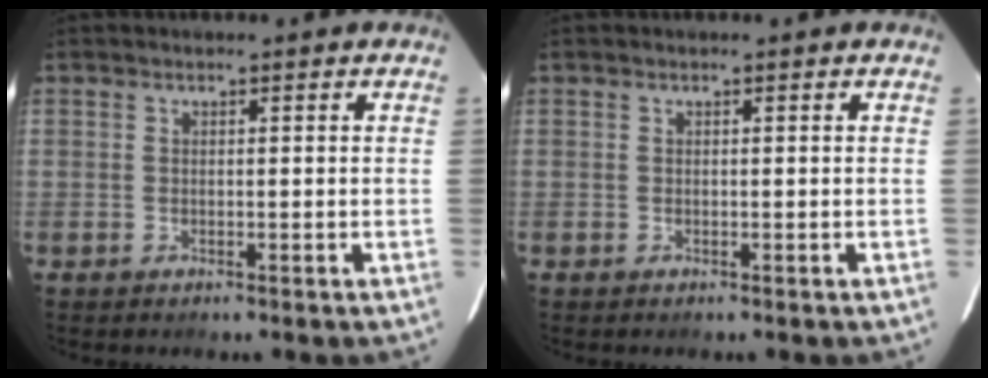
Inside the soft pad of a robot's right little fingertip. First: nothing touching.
{"total": 0.0}